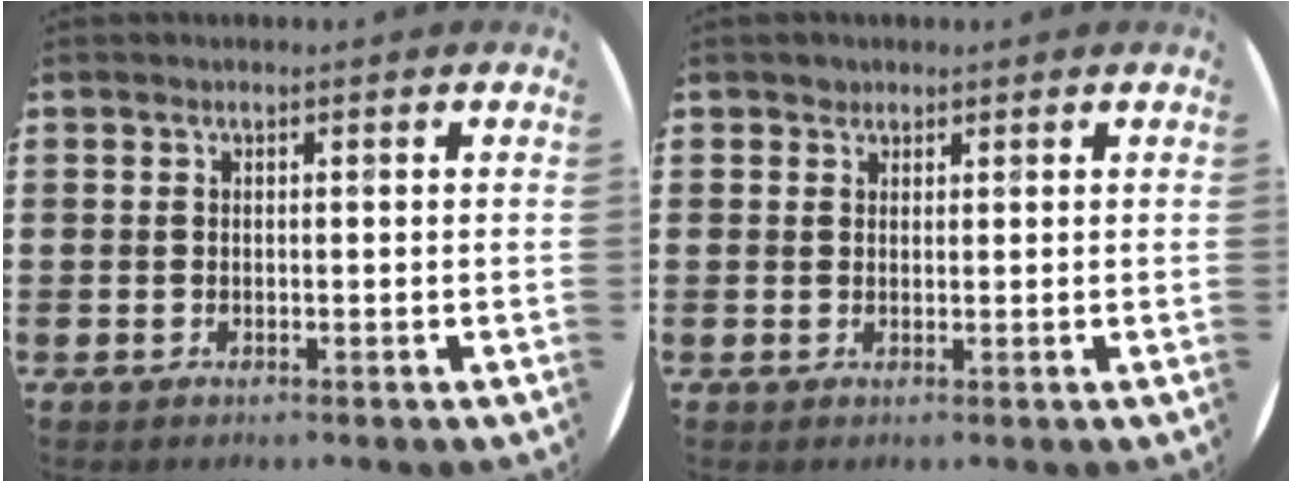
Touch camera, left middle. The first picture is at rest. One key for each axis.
{"total": 1.2, "fx": 1.0, "fy": 0.7, "fz": -0.1, "tx": 0.009, "ty": -0.001, "tz": 0.017}